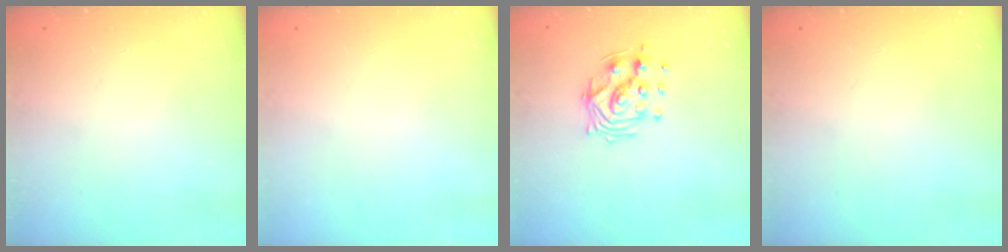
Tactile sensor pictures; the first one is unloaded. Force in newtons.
{"total": 0.0}
{"total": 10.6, "press": 10.6, "slide": 0.5}
{"total": 0.0}